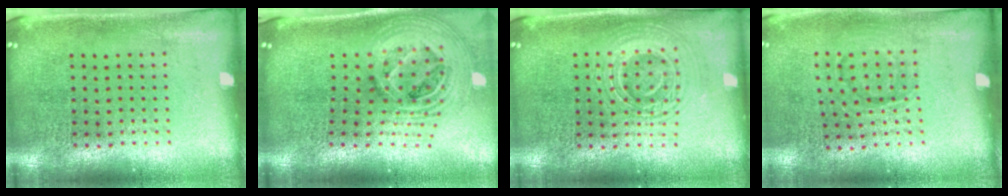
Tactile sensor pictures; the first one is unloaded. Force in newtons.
{"total": 2.7, "press": 1.9, "slide": 1.9}
{"total": 2.1, "press": 2.1, "slide": 0.4}
{"total": 1.0, "press": 0.7, "slide": 0.7}